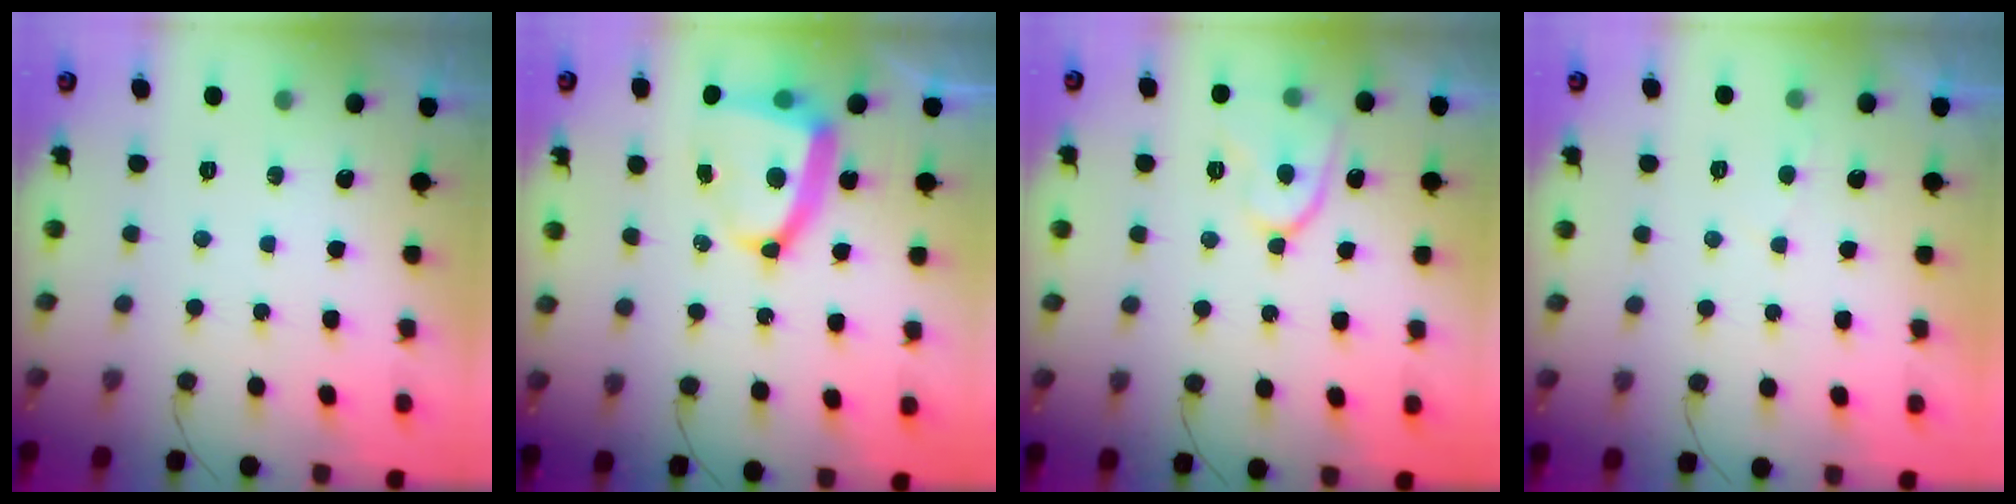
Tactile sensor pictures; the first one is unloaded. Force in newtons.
{"total": 12.5, "press": 12.4, "slide": 1.5}
{"total": 10.8, "press": 10.7, "slide": 1.4}
{"total": 2.1, "press": 2.1, "slide": 0.2}